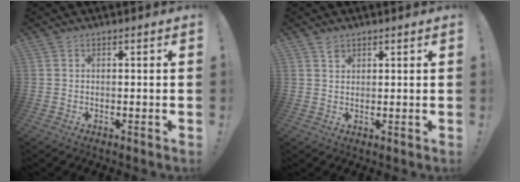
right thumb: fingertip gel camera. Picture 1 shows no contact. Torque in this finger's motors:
{"motor_torque": [-0.51, 0.39, 0.33, 0.14, 0.07]}